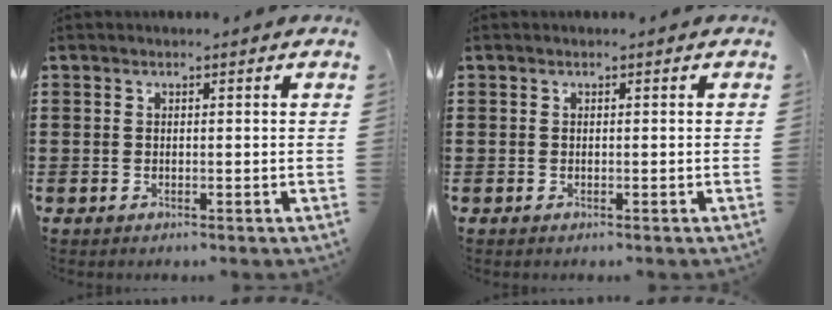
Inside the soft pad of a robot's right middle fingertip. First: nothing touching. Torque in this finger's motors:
{"motor_torque": [-0.41, 0.38, -0.01, -0.01]}